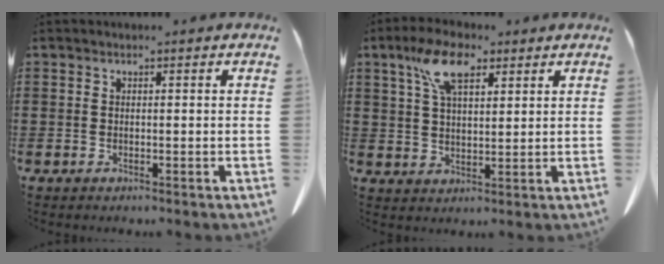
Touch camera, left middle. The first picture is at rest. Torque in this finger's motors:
{"motor_torque": [2.14, 0.00, 0.35, 0.21]}